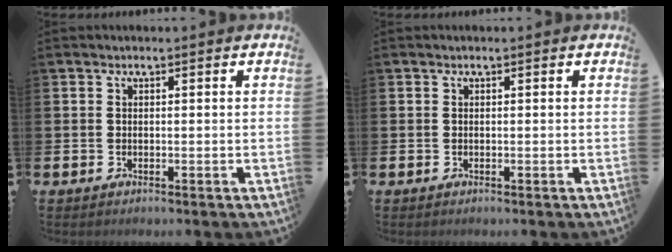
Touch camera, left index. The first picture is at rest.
{"total": 0.0}